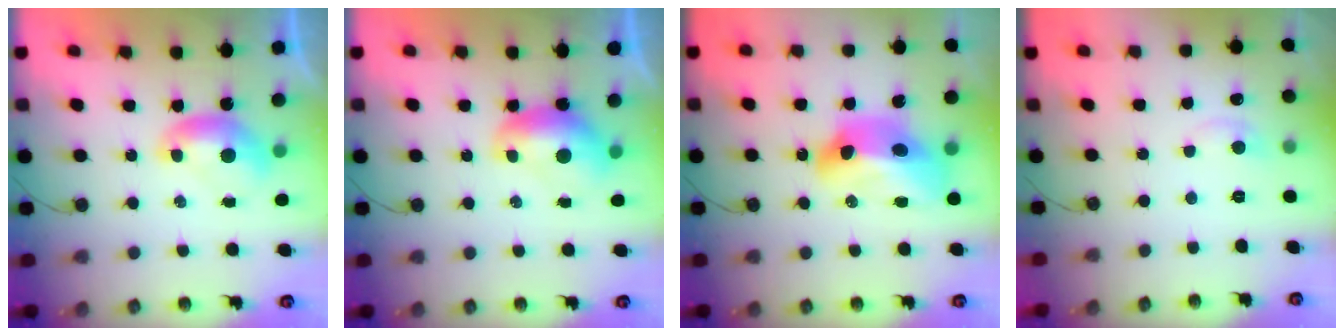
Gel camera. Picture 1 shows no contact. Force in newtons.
{"total": 1.0, "press": 1.0, "slide": 0.4}
{"total": 14.0, "press": 14.0, "slide": 1.2}
{"total": 0.9, "press": 0.6, "slide": 0.7}